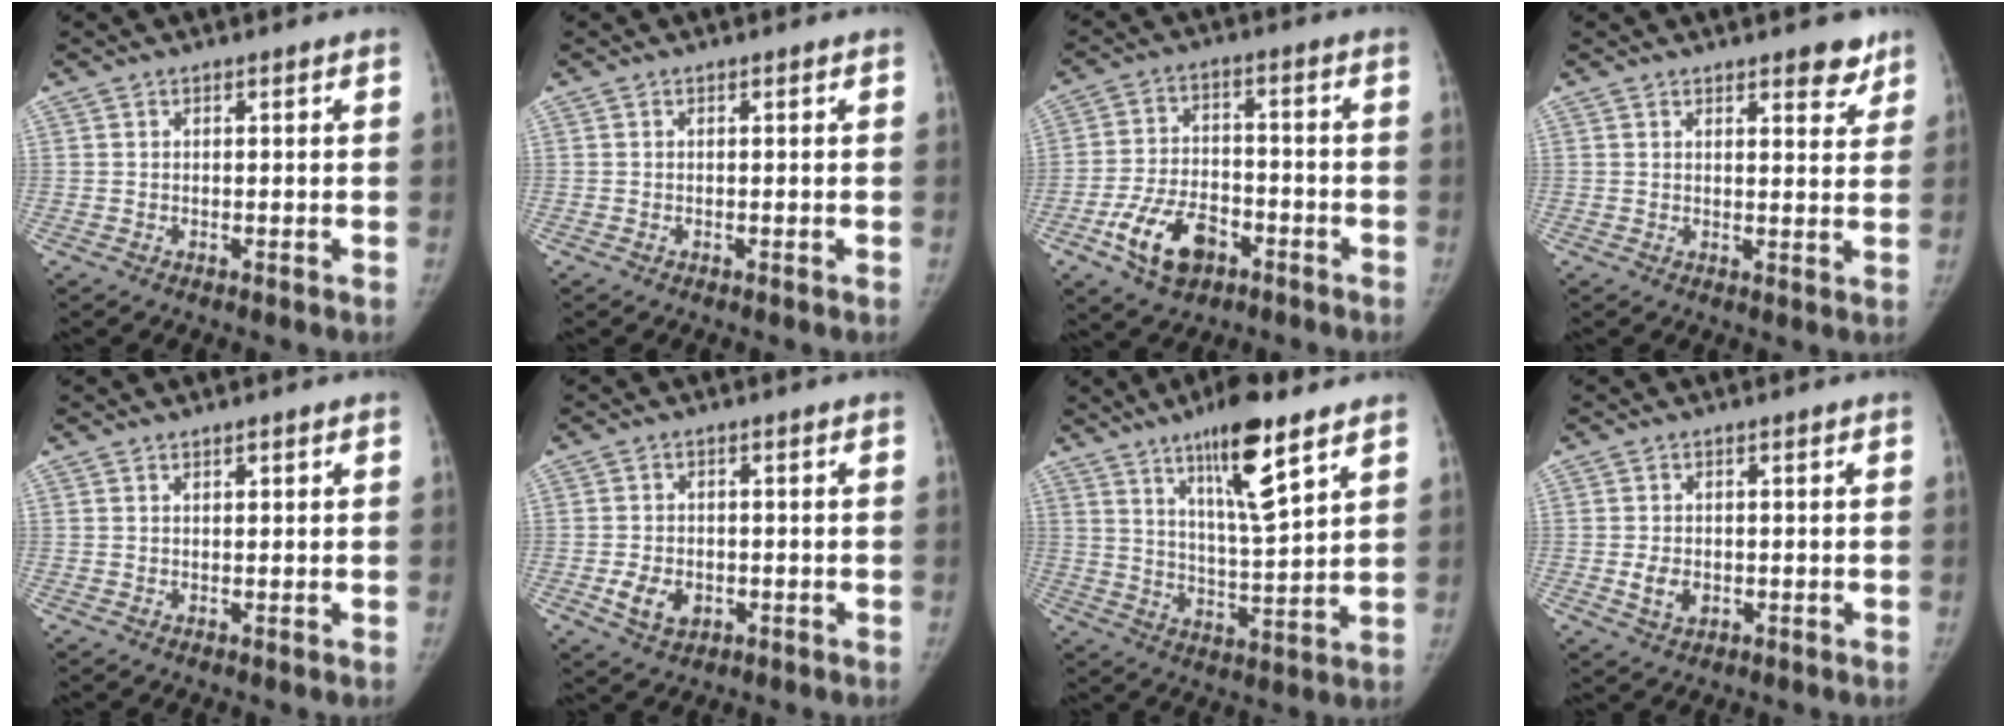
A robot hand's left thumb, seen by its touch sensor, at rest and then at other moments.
{"total": 0.0}
{"total": 11.3, "force": [-5.6, 6.9, 7.0], "torque": [-0.118, 0.026, -0.097]}
{"total": 5.1, "force": [3.6, 2.0, 3.0], "torque": [-0.012, -0.020, 0.044]}
{"total": 0.8, "force": [0.6, 0.3, 0.5], "torque": [-0.005, -0.003, 0.011]}
{"total": 5.3, "force": [-1.5, 3.9, 3.3], "torque": [-0.053, 0.001, -0.019]}
{"total": 14.1, "force": [8.4, 2.5, 11.1], "torque": [-0.177, -0.049, 0.143]}
{"total": 3.6, "force": [-0.5, 2.7, 2.4], "torque": [-0.039, -0.002, -0.002]}